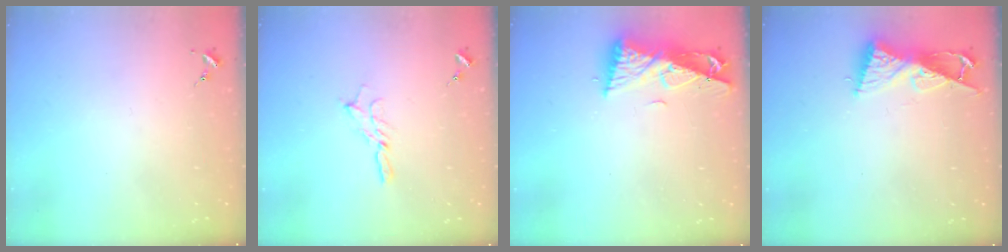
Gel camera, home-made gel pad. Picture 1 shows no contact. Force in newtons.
{"total": 5.6, "press": 5.6, "slide": 0.2}
{"total": 10.1, "press": 10.0, "slide": 1.4}
{"total": 8.9, "press": 8.9, "slide": 0.3}